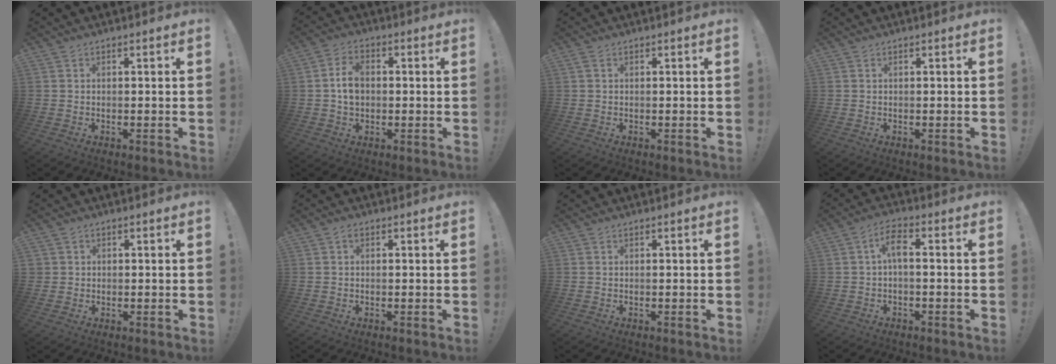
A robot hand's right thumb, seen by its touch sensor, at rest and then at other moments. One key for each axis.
{"total": 6.8, "fx": 0.3, "fy": 5.1, "fz": 4.4, "tx": -0.067, "ty": 0.010, "tz": 0.008}
{"total": 0.6, "fx": 0.2, "fy": 0.3, "fz": 0.5, "tx": -0.013, "ty": 0.001, "tz": 0.004}
{"total": 0.0}
{"total": 1.6, "fx": 0.3, "fy": 1.6, "fz": 0.1, "tx": -0.001, "ty": 0.001, "tz": 0.007}
{"total": 0.9, "fx": 0.2, "fy": 0.7, "fz": 0.5, "tx": -0.011, "ty": 0.003, "tz": 0.003}
{"total": 0.0}
{"total": 5.5, "fx": 0.1, "fy": 2.0, "fz": 5.1, "tx": -0.105, "ty": 0.007, "tz": -0.002}